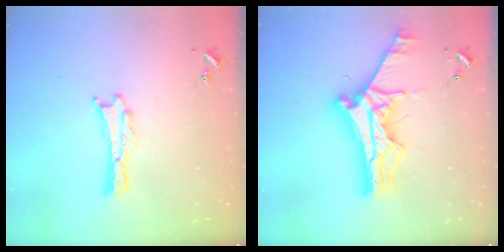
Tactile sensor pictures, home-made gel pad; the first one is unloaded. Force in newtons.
{"total": 11.4, "press": 11.4, "slide": 1.1}